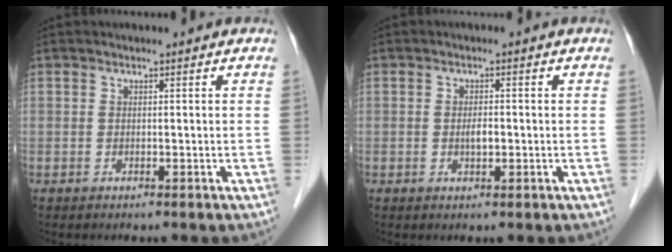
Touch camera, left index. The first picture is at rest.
{"total": 1.8, "force": [-0.3, 0.6, 1.7], "torque": [-0.032, 0.001, -0.003]}